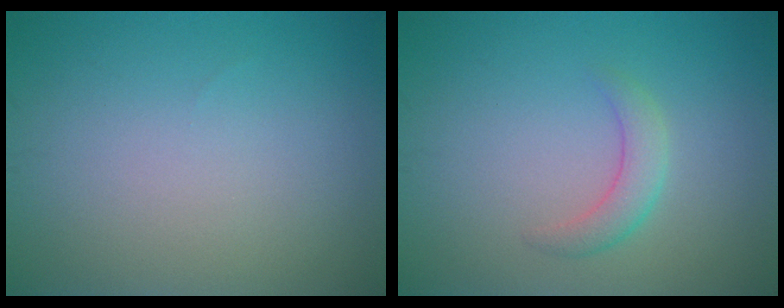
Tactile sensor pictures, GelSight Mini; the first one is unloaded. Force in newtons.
{"total": 2.2, "press": 2.2, "slide": 0.2}